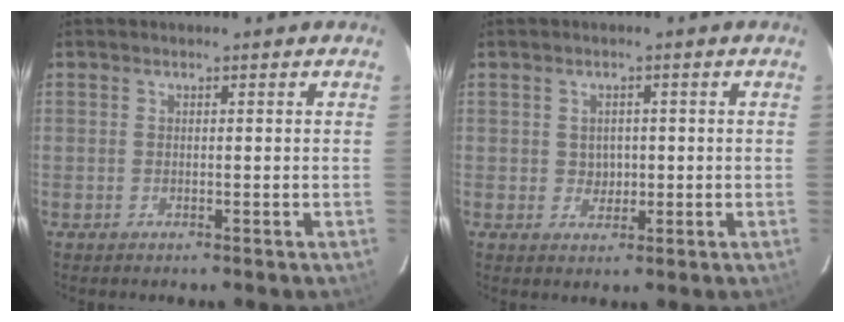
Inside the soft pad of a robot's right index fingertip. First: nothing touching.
{"total": 2.5, "force": [0.2, 2.4, 0.9], "torque": [-0.014, 0.006, 0.007]}